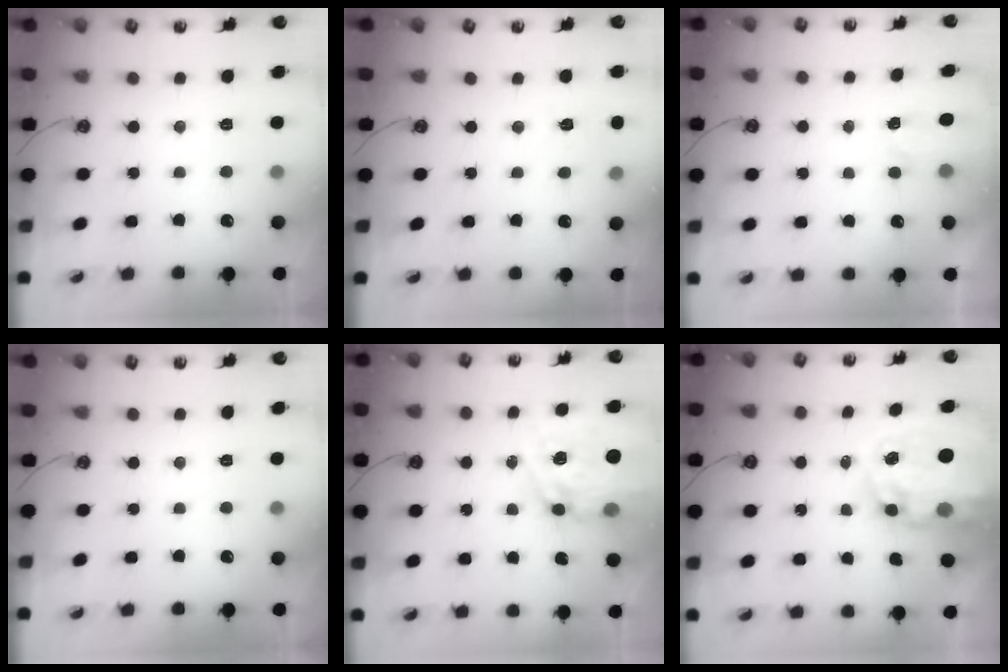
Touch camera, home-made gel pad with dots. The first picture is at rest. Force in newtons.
{"total": 5.1, "press": 5.0, "slide": 0.6}
{"total": 2.2, "press": 2.2, "slide": 0.4}
{"total": 0.0}
{"total": 14.2, "press": 14.1, "slide": 1.5}
{"total": 15.2, "press": 15.1, "slide": 1.4}